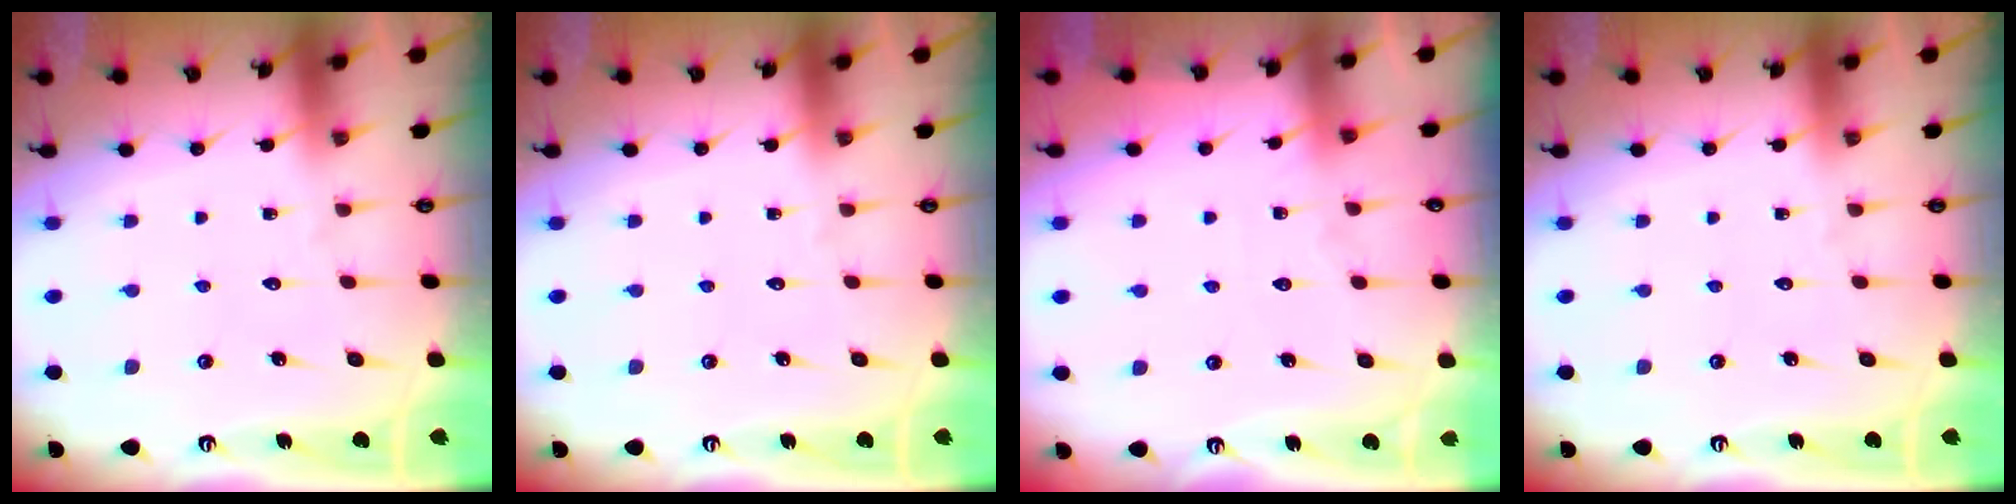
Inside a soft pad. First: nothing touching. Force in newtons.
{"total": 0.0}
{"total": 2.6, "press": 2.6, "slide": 0.4}
{"total": 0.0}